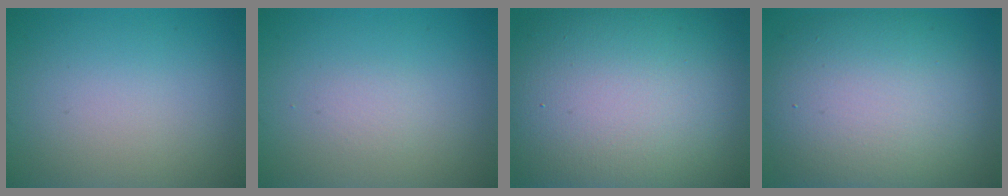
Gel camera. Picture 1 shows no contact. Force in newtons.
{"total": 0.8, "press": 0.8, "slide": 0.1}
{"total": 18.9, "press": 18.9, "slide": 1.0}
{"total": 12.2, "press": 12.2, "slide": 0.3}